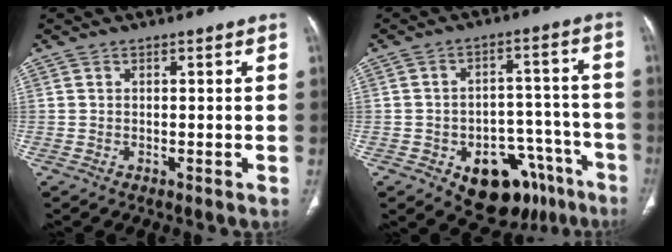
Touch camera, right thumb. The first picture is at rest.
{"total": 16.2, "force": [-8.8, 10.1, 9.2], "torque": [-0.075, 0.068, -0.112]}